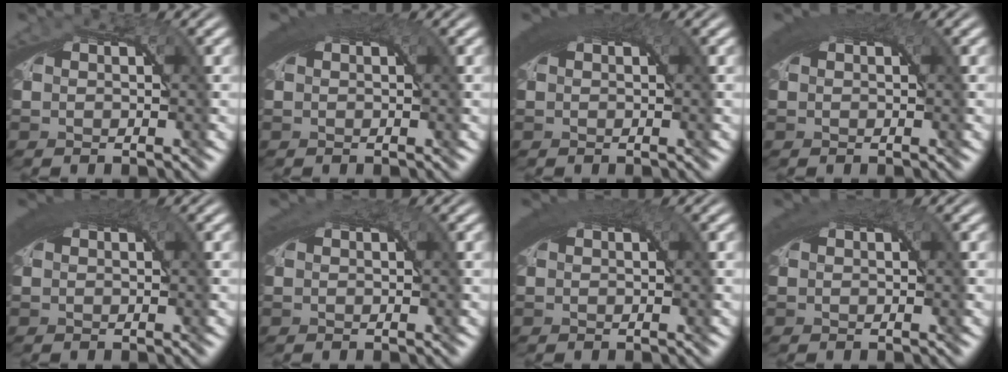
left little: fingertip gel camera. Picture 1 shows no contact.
{"total": 3.8, "force": [1.7, 1.3, 3.1], "torque": [-0.044, 0.013, 0.022]}
{"total": 4.7, "force": [1.9, 1.6, 4.0], "torque": [-0.055, 0.015, 0.025]}
{"total": 4.0, "force": [1.7, 1.4, 3.3], "torque": [-0.046, 0.013, 0.022]}
{"total": 4.2, "force": [1.8, 1.5, 3.5], "torque": [-0.049, 0.014, 0.024]}
{"total": 2.4, "force": [1.2, 0.9, 1.8], "torque": [-0.029, 0.010, 0.016]}
{"total": 3.8, "force": [1.7, 1.3, 3.1], "torque": [-0.045, 0.013, 0.023]}
{"total": 2.9, "force": [1.4, 1.0, 2.4], "torque": [-0.037, 0.011, 0.018]}